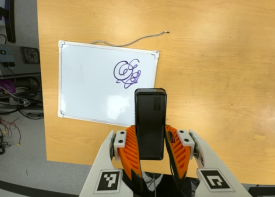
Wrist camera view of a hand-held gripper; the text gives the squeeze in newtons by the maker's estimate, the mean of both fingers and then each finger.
{"total": 6.0, "left": 4.2, "right": 7.8}